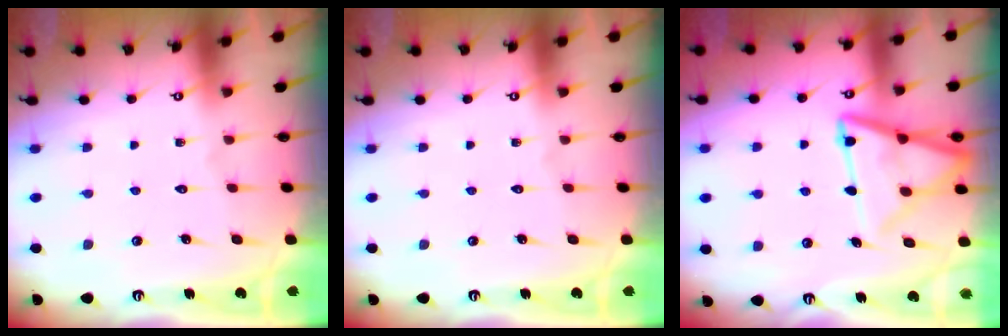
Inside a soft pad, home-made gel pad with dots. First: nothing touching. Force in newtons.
{"total": 0.0}
{"total": 14.1, "press": 14.0, "slide": 1.6}